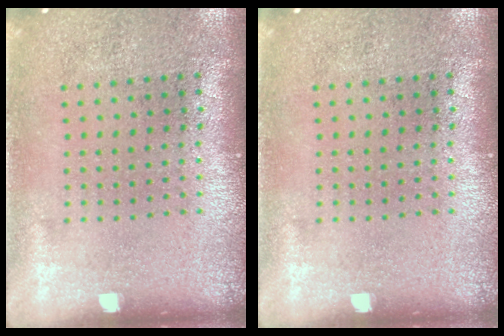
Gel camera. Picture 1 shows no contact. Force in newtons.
{"total": 0.0}